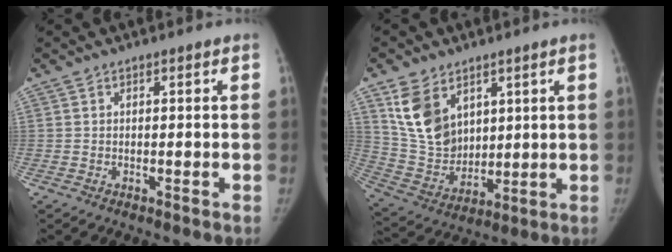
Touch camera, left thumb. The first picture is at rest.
{"total": 13.3, "force": [6.6, 9.2, 7.1], "torque": [-0.104, -0.033, 0.151]}